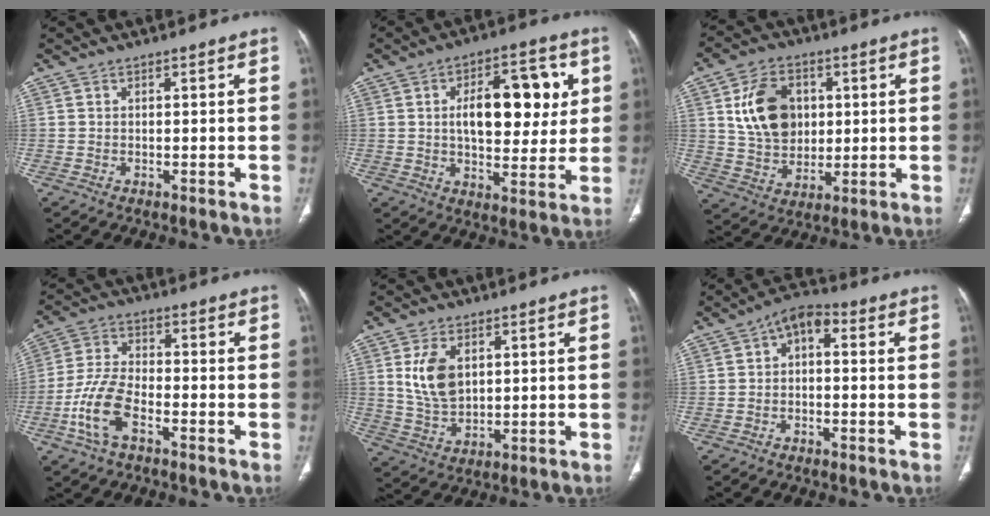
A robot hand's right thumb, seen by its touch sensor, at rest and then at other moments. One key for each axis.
{"total": 16.2, "fx": 3.3, "fy": 8.3, "fz": 13.5, "tx": -0.156, "ty": 0.003, "tz": 0.050}
{"total": 13.6, "fx": 3.0, "fy": 10.1, "fz": 8.5, "tx": -0.115, "ty": -0.009, "tz": 0.060}
{"total": 9.2, "fx": -4.2, "fy": 4.3, "fz": 6.9, "tx": -0.151, "ty": 0.025, "tz": -0.083}
{"total": 8.5, "fx": 2.5, "fy": 5.2, "fz": 6.2, "tx": -0.110, "ty": -0.011, "tz": 0.059}
{"total": 5.5, "fx": 0.4, "fy": 3.3, "fz": 4.4, "tx": -0.050, "ty": 0.028, "tz": -0.008}